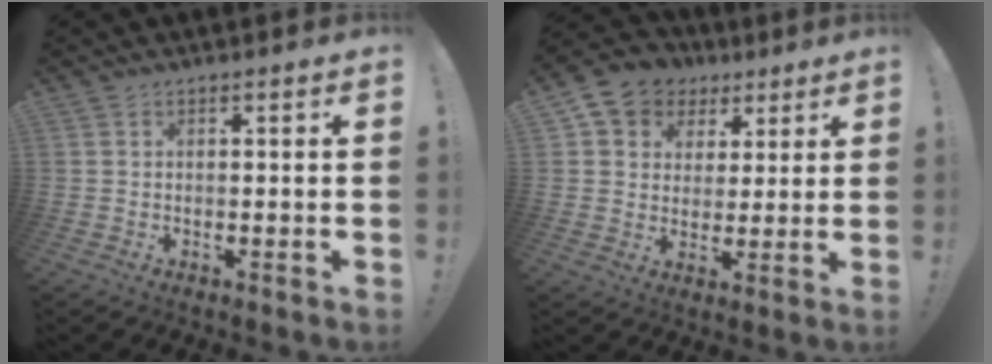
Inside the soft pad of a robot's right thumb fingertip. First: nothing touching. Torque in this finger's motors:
{"motor_torque": [0.83, 0.85, 0.04, 0.03, 0.02]}